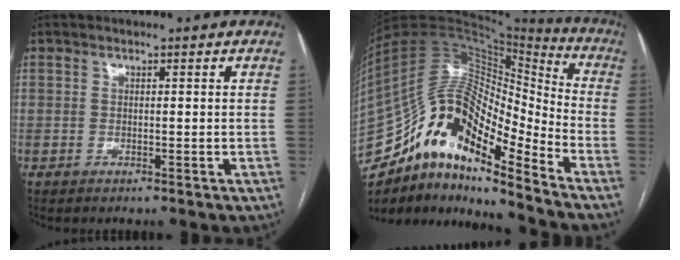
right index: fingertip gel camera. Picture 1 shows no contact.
{"total": 21.2, "force": [-14.6, 5.8, 14.3], "torque": [-0.286, 0.041, -0.257]}